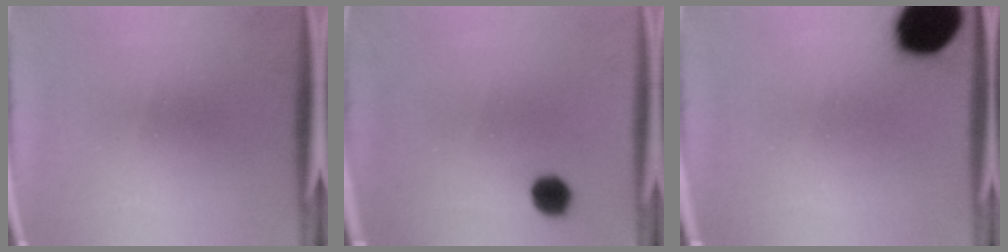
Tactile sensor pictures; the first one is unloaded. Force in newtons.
{"total": 3.8}
{"total": 16.4}